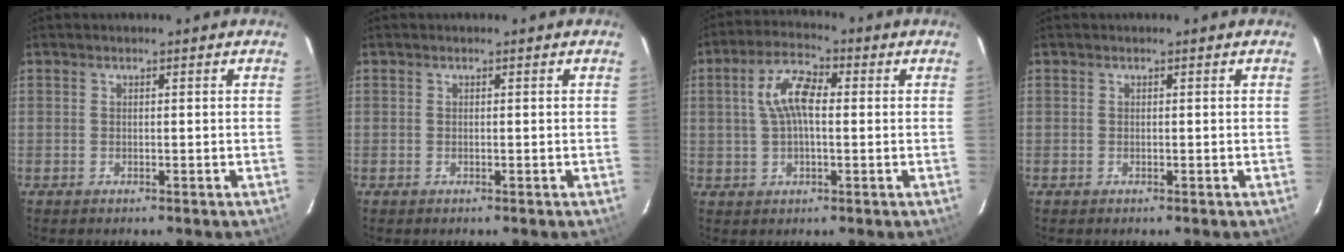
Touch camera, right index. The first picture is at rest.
{"total": 0.0}
{"total": 7.6, "force": [0.9, 3.5, 6.7], "torque": [-0.134, 0.019, 0.017]}
{"total": 0.0}